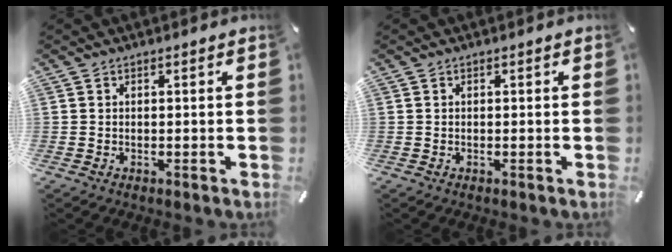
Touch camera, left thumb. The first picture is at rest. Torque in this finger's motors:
{"motor_torque": [0.00, 0.00, 0.00, 0.01, 0.00]}